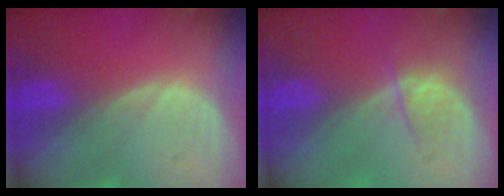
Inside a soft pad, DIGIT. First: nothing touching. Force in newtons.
{"total": 2.2, "press": 2.0, "slide": 0.9}